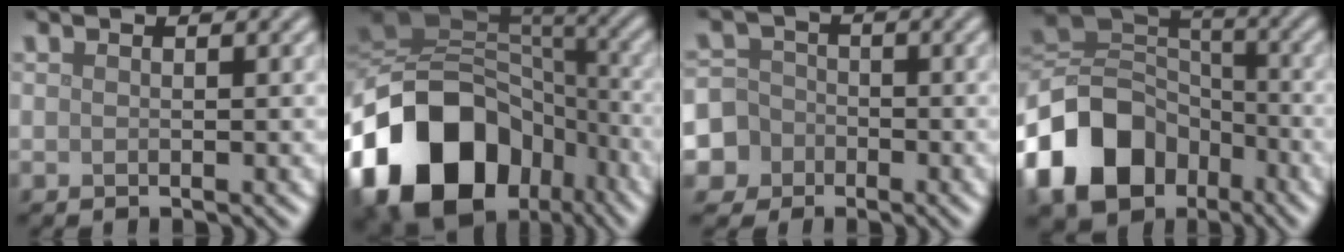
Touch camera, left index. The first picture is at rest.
{"total": 18.3, "force": [-8.3, 13.1, 9.6], "torque": [-0.206, -0.021, -0.143]}
{"total": 6.9, "force": [-3.1, 6.1, 0.8], "torque": [-0.018, -0.003, -0.081]}
{"total": 12.7, "force": [-6.1, 9.0, 6.5], "torque": [-0.146, -0.007, -0.122]}